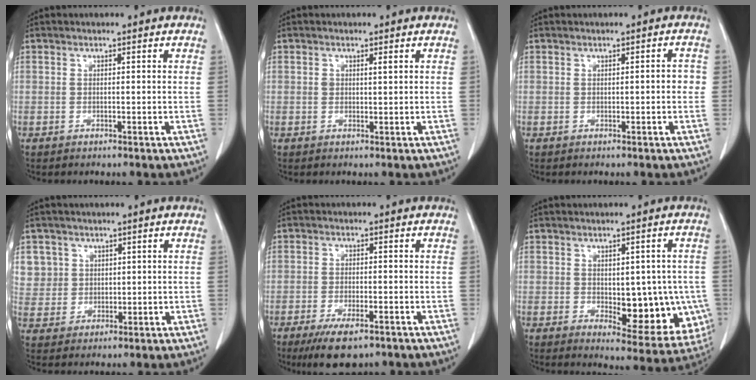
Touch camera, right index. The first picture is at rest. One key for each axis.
{"total": 0.9, "fx": 0.5, "fy": 0.4, "fz": 0.6, "tx": -0.014, "ty": 0.004, "tz": 0.011}
{"total": 1.5, "fx": -0.2, "fy": 0.5, "fz": 1.3, "tx": -0.012, "ty": 0.004, "tz": -0.003}
{"total": 6.3, "fx": 2.7, "fy": 5.7, "fz": 0.0, "tx": 0.008, "ty": 0.010, "tz": 0.062}
{"total": 6.9, "fx": -4.6, "fy": 2.1, "fz": 4.7, "tx": -0.081, "ty": -0.012, "tz": -0.071}
{"total": 14.4, "fx": -2.3, "fy": 6.0, "fz": 12.9, "tx": -0.128, "ty": 0.004, "tz": -0.007}